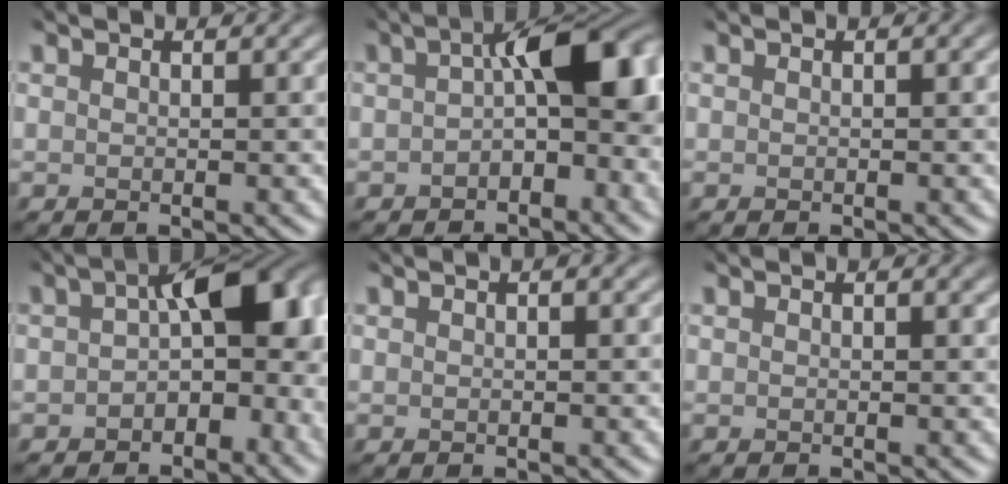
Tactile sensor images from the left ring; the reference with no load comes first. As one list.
[{"total": 10.1, "force": [-0.2, 5.7, 8.4], "torque": [-0.111, 0.003, -0.012]}, {"total": 0.6, "force": [0.2, 0.2, 0.6], "torque": [-0.011, 0.000, 0.005]}, {"total": 11.5, "force": [-0.7, 6.9, 9.2], "torque": [-0.124, -0.005, -0.016]}, {"total": 1.1, "force": [0.5, 0.4, 0.9], "torque": [-0.019, 0.003, 0.012]}, {"total": 1.2, "force": [0.7, 0.5, 0.9], "torque": [-0.013, 0.005, 0.007]}]